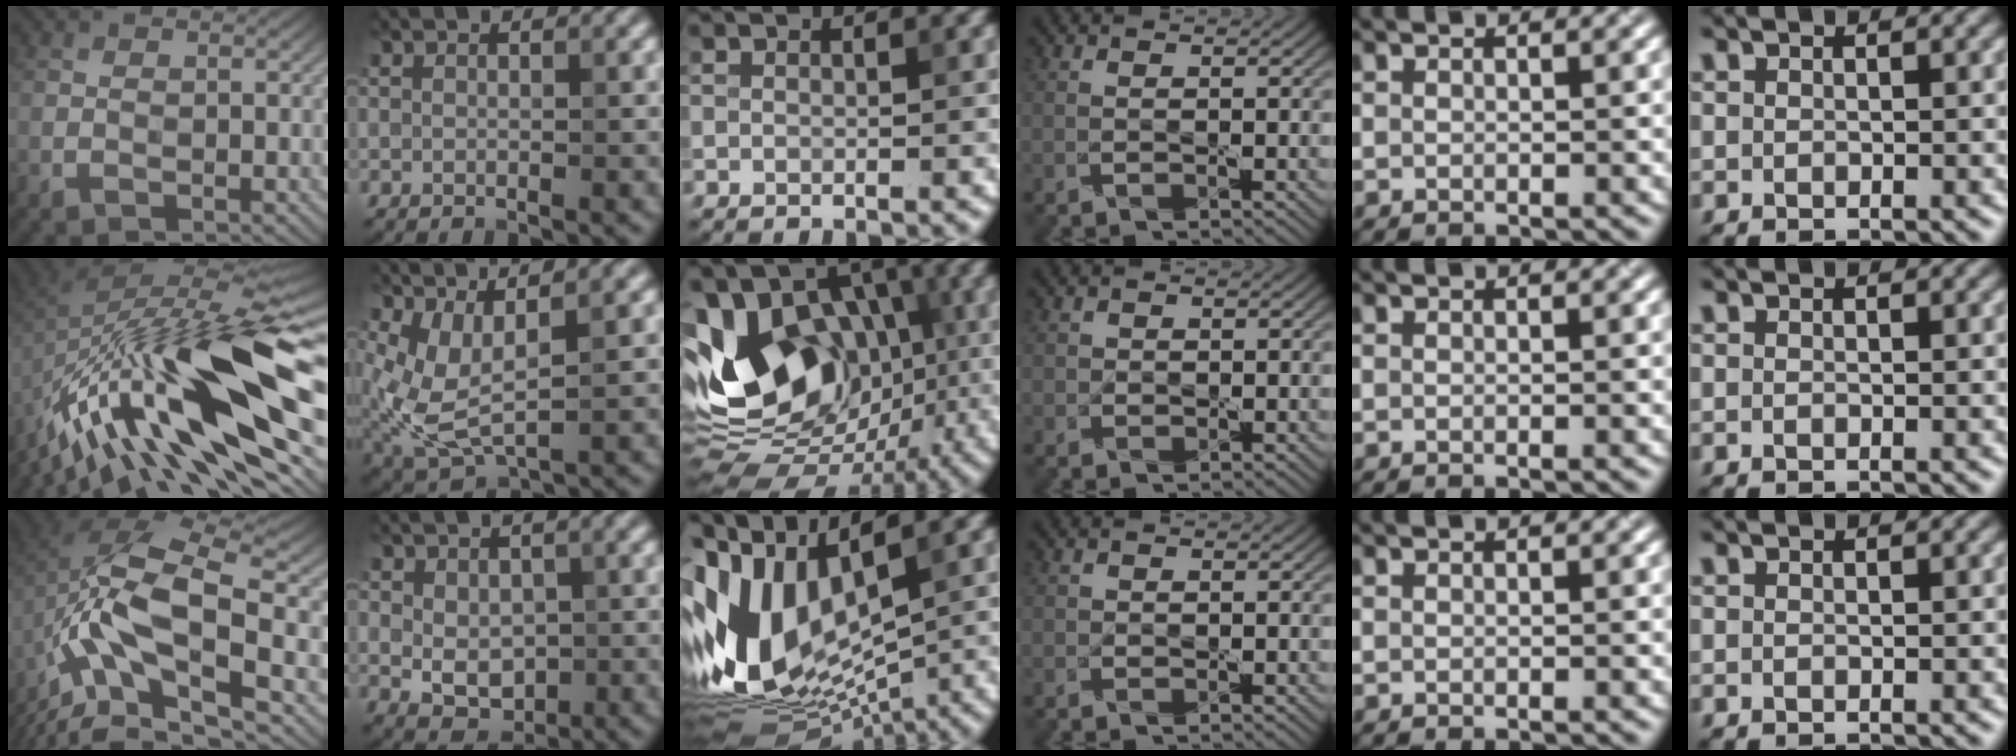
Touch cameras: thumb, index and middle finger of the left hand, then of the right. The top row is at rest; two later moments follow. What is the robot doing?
{"motion": "cut", "object": "origami paper"}